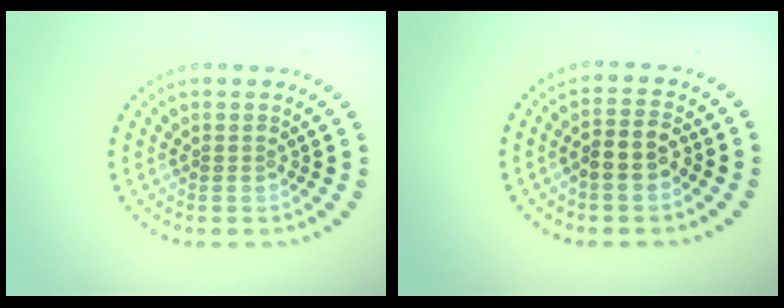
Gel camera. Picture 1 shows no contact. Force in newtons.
{"total": 2.7, "press": 2.4, "slide": 1.1}